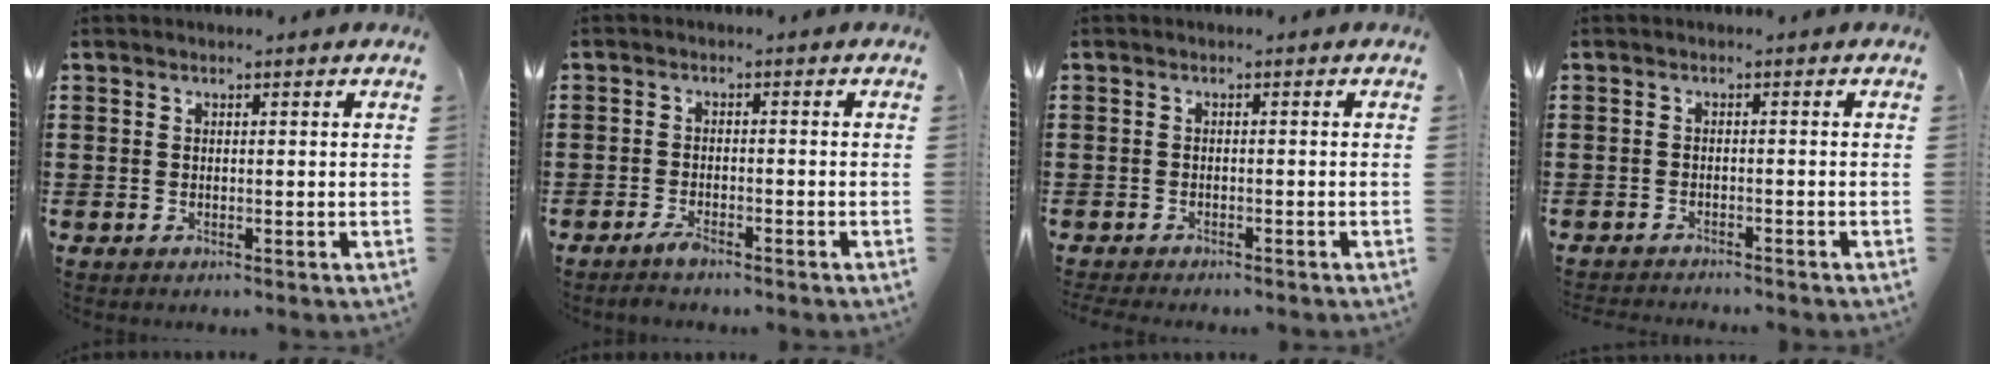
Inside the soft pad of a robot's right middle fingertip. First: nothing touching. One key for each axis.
{"total": 2.2, "fx": -1.7, "fy": 0.4, "fz": 1.3, "tx": -0.029, "ty": 0.000, "tz": -0.035}
{"total": 1.3, "fx": -1.3, "fy": 0.2, "fz": 0.0, "tx": -0.004, "ty": 0.003, "tz": -0.028}
{"total": 1.6, "fx": -1.6, "fy": 0.1, "fz": 0.0, "tx": -0.003, "ty": 0.005, "tz": -0.034}